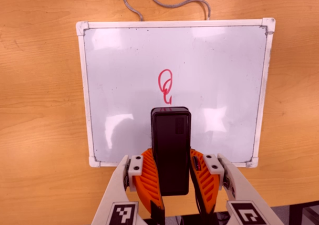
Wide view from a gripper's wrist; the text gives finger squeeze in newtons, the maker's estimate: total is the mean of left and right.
{"total": 9.5, "left": 7.7, "right": 11.2}